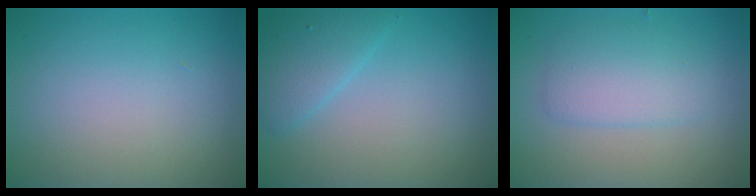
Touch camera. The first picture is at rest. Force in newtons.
{"total": 2.6, "press": 2.6, "slide": 0.2}
{"total": 2.3, "press": 2.3, "slide": 0.1}